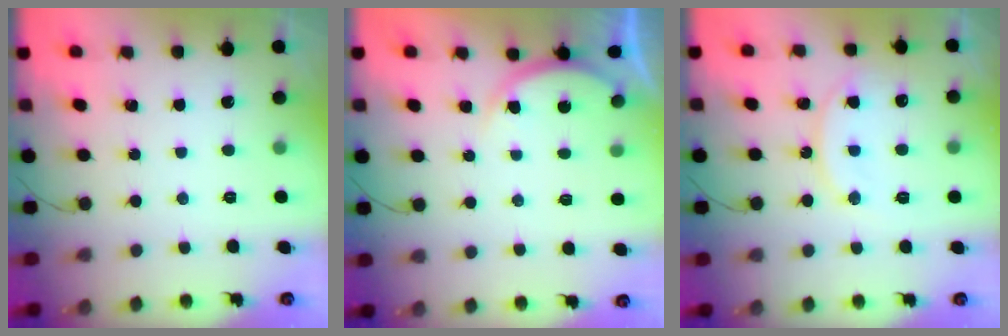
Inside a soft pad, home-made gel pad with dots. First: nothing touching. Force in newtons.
{"total": 4.6, "press": 4.5, "slide": 0.4}
{"total": 10.5, "press": 10.5, "slide": 0.5}